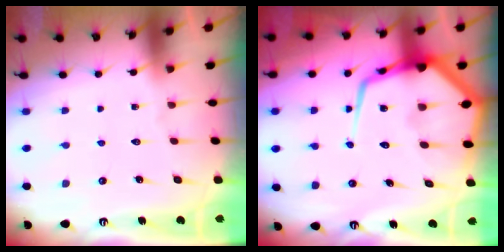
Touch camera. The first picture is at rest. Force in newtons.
{"total": 17.0, "press": 16.9, "slide": 1.8}